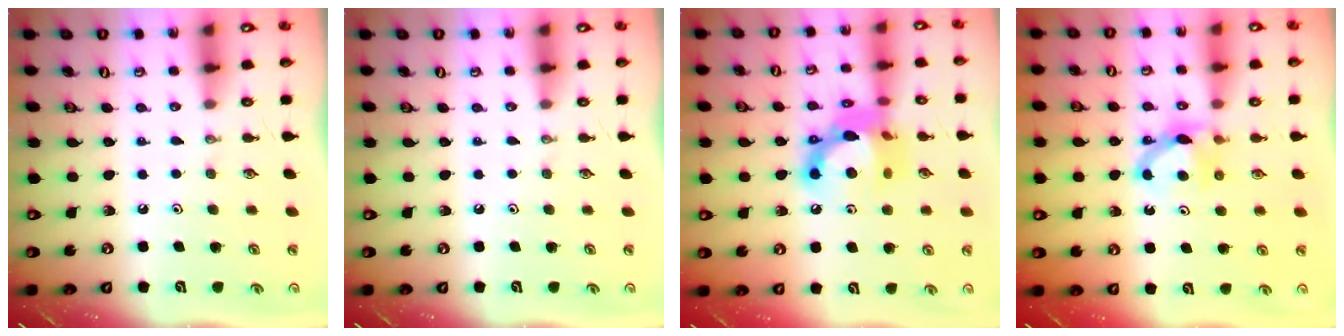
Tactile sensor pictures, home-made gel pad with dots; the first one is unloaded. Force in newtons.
{"total": 0.0}
{"total": 15.1, "press": 15.1, "slide": 1.2}
{"total": 8.1, "press": 8.1, "slide": 0.1}